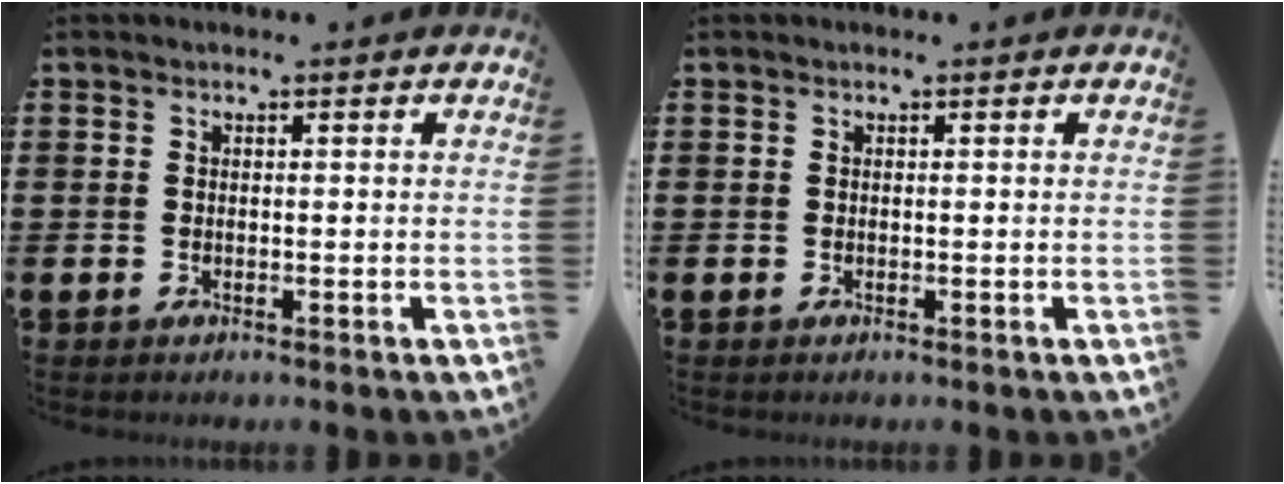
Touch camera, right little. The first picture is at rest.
{"total": 0.0}